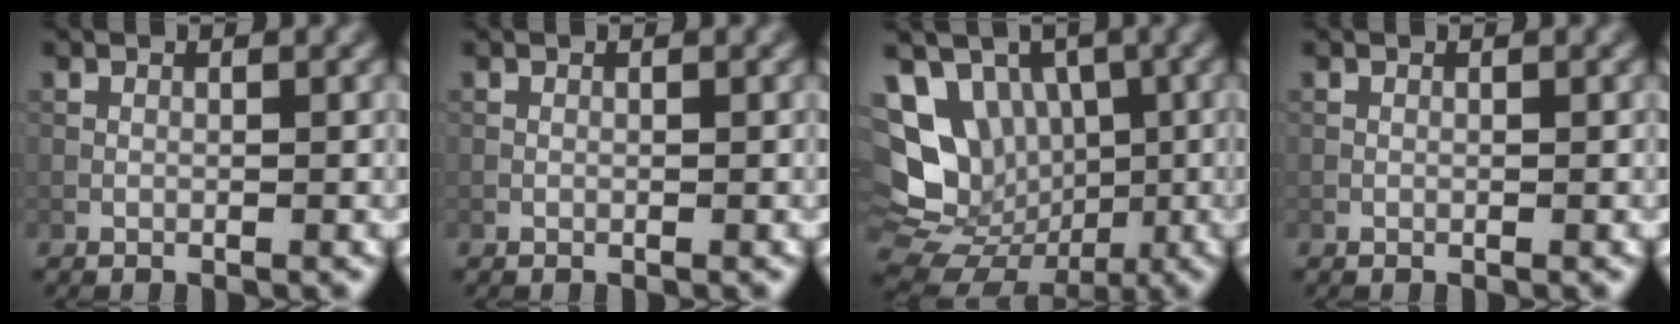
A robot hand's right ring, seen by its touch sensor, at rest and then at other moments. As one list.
[{"total": 0.0}, {"total": 10.8, "force": [0.0, 9.2, 5.5], "torque": [-0.092, -0.009, -0.005]}, {"total": 0.0}]